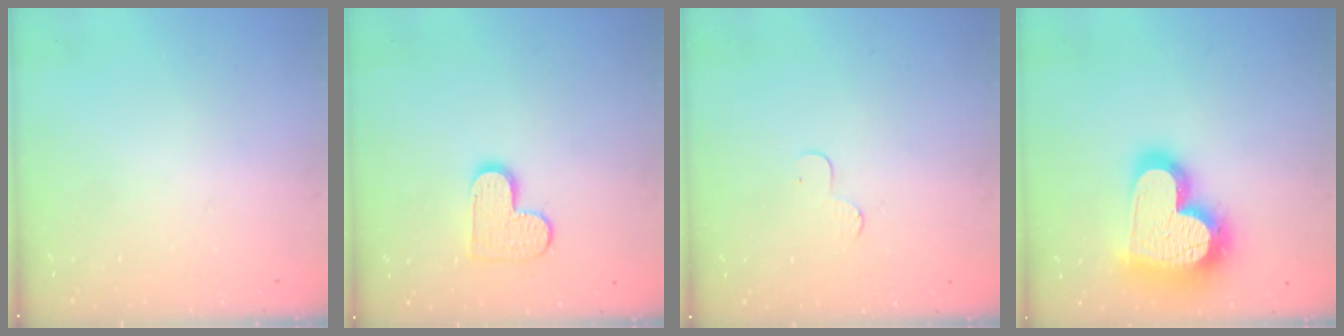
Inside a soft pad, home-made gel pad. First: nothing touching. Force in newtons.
{"total": 8.8, "press": 8.8, "slide": 0.4}
{"total": 3.6, "press": 3.6, "slide": 0.3}
{"total": 25.1, "press": 25.0, "slide": 2.2}